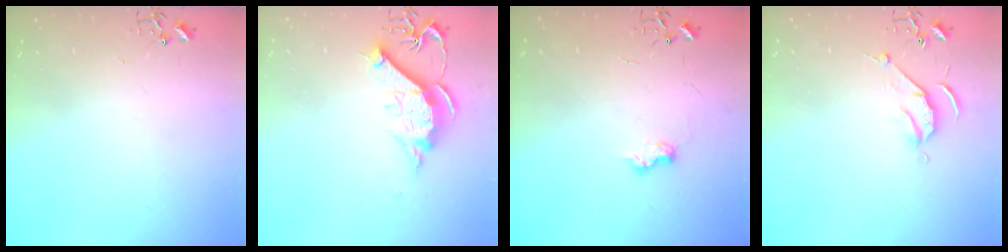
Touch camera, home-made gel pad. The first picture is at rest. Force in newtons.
{"total": 13.3, "press": 13.3, "slide": 1.1}
{"total": 6.7, "press": 6.7, "slide": 0.1}
{"total": 6.2, "press": 6.2, "slide": 0.5}